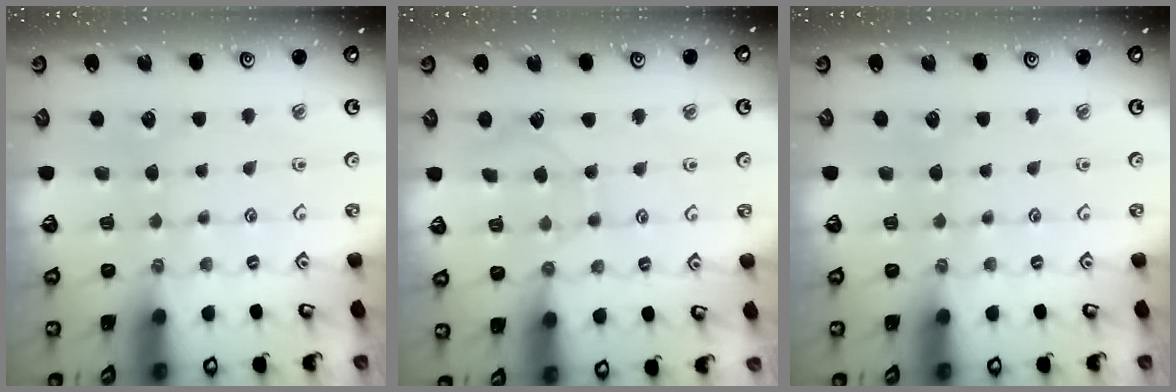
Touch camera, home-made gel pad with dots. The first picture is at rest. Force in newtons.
{"total": 6.6, "press": 6.5, "slide": 0.7}
{"total": 0.0}